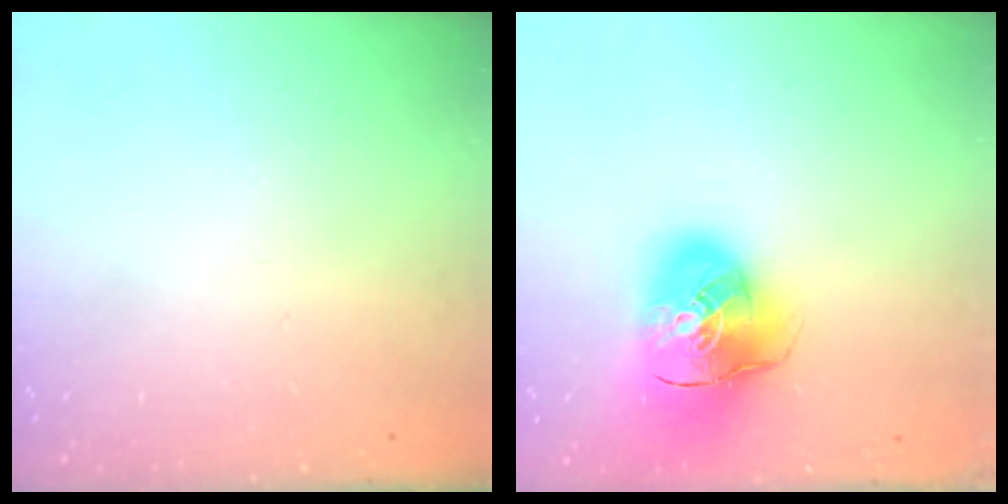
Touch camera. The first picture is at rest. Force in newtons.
{"total": 15.3, "press": 15.2, "slide": 2.2}